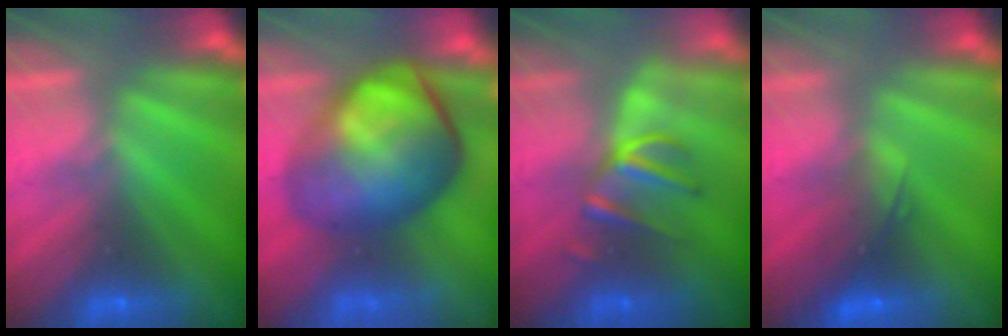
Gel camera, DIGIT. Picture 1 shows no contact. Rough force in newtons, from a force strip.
{"total": 10.1}
{"total": 3.1}
{"total": 6.8}